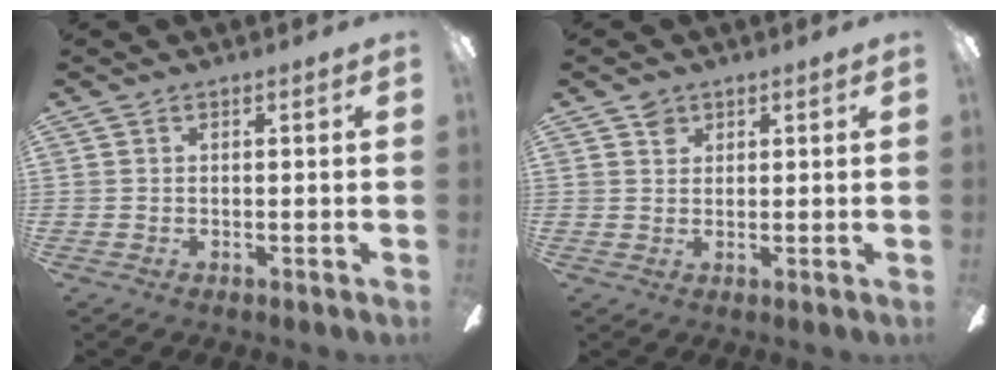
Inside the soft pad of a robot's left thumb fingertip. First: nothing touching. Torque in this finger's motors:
{"motor_torque": [0.16, -0.02, 0.36, -0.25, 0.00]}